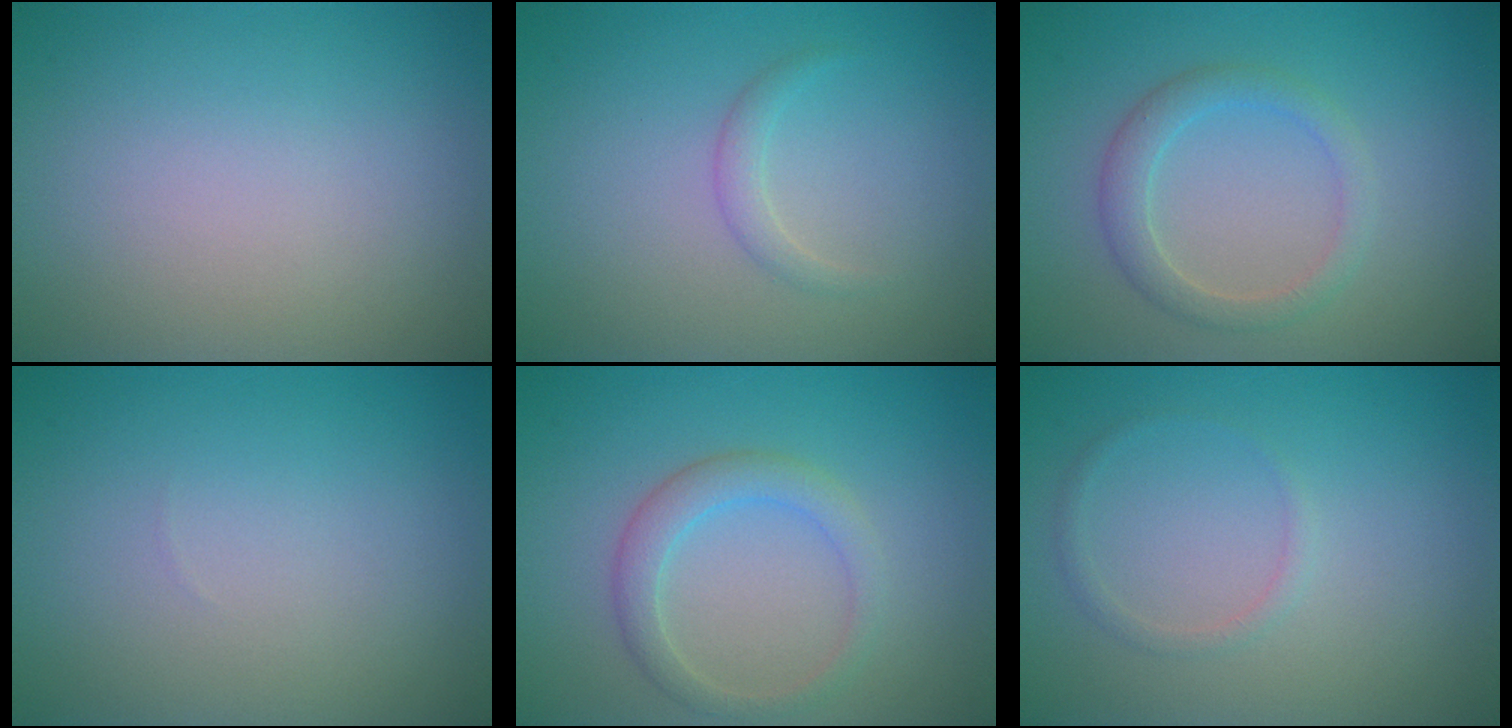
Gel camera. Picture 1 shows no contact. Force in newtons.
{"total": 1.2, "press": 1.2, "slide": 0.1}
{"total": 2.4, "press": 2.4, "slide": 0.1}
{"total": 0.0}
{"total": 2.6, "press": 2.5, "slide": 0.2}
{"total": 0.9, "press": 0.9, "slide": 0.1}